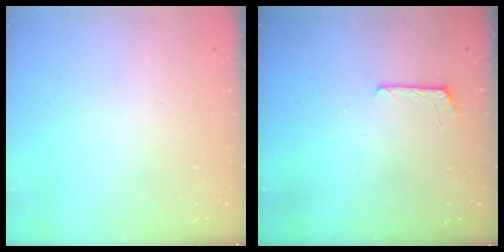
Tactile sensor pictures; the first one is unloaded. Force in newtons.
{"total": 5.3, "press": 5.3, "slide": 0.5}